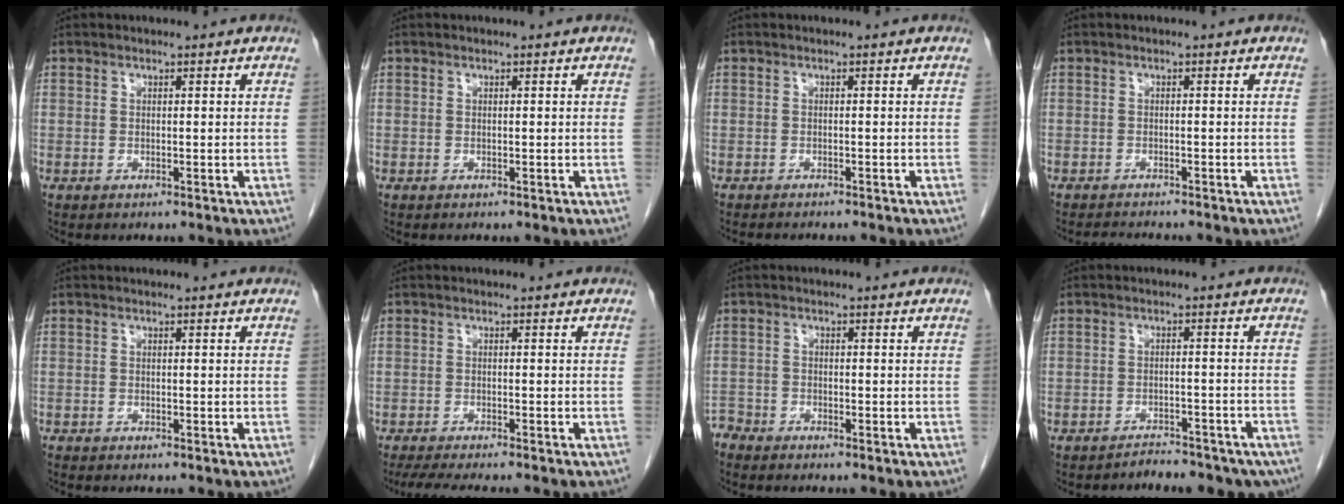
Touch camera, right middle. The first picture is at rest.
{"total": 0.0}
{"total": 4.2, "force": [-3.8, 0.6, 1.7], "torque": [-0.020, -0.005, -0.047]}
{"total": 2.7, "force": [-2.6, 0.1, 0.8], "torque": [-0.015, -0.011, -0.038]}
{"total": 0.6, "force": [-0.5, 0.0, 0.1], "torque": [-0.007, -0.001, -0.013]}
{"total": 6.9, "force": [-5.9, 0.3, 3.6], "torque": [-0.051, -0.017, -0.092]}
{"total": 2.4, "force": [-2.4, 0.4, -0.3], "torque": [0.008, -0.007, -0.047]}
{"total": 8.3, "force": [-7.4, 2.9, 2.3], "torque": [-0.013, 0.009, -0.087]}